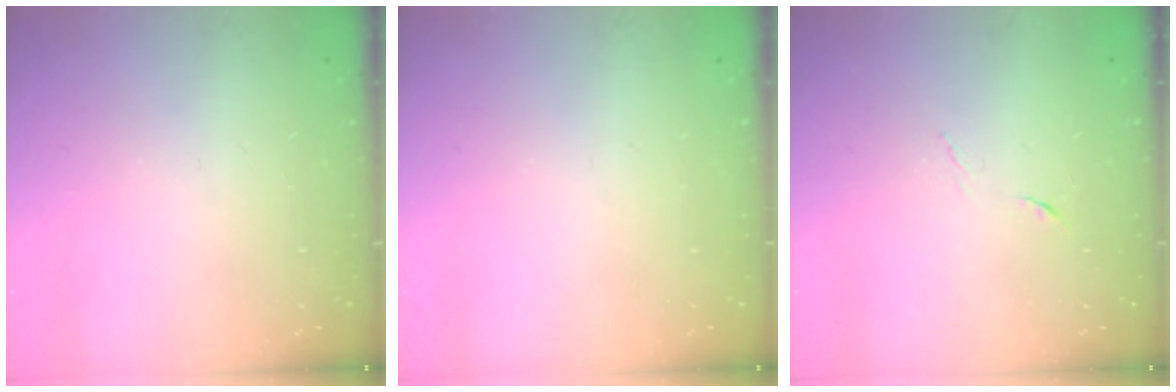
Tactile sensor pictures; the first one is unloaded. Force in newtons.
{"total": 0.0}
{"total": 4.1, "press": 4.0, "slide": 1.1}